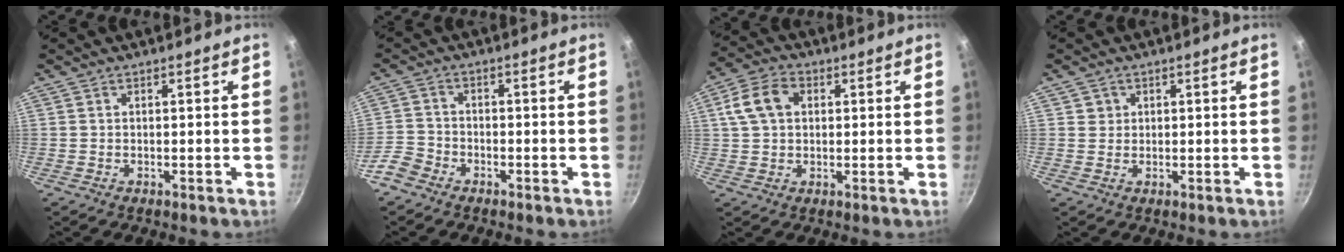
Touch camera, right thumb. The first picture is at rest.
{"total": 4.8, "force": [-3.3, 3.1, 1.5], "torque": [-0.025, 0.038, -0.072]}
{"total": 8.5, "force": [2.0, 6.2, 5.5], "torque": [-0.092, 0.016, 0.027]}
{"total": 1.9, "force": [0.6, 1.8, 0.2], "torque": [0.010, 0.005, 0.007]}